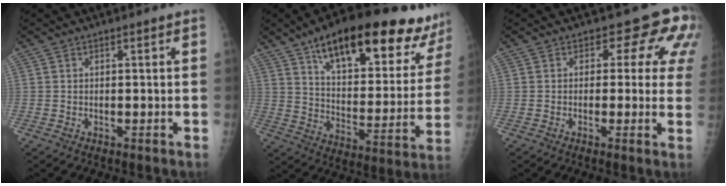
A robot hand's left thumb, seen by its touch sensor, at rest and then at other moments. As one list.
[{"total": 27.8, "force": [18.3, 9.5, 18.7], "torque": [-0.233, -0.048, 0.269]}, {"total": 8.1, "force": [3.6, 5.1, 5.2], "torque": [-0.018, -0.010, 0.021]}]